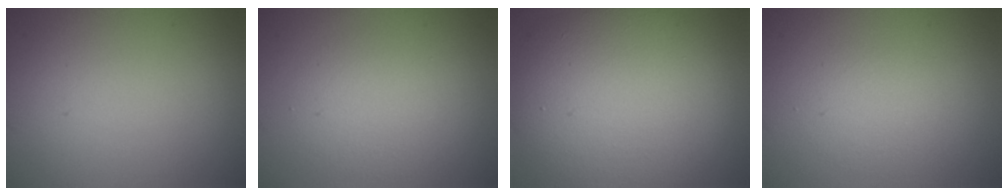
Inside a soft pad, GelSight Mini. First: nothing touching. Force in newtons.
{"total": 3.2, "press": 3.2, "slide": 0.1}
{"total": 11.2, "press": 11.2, "slide": 0.6}
{"total": 2.0, "press": 2.0, "slide": 0.1}